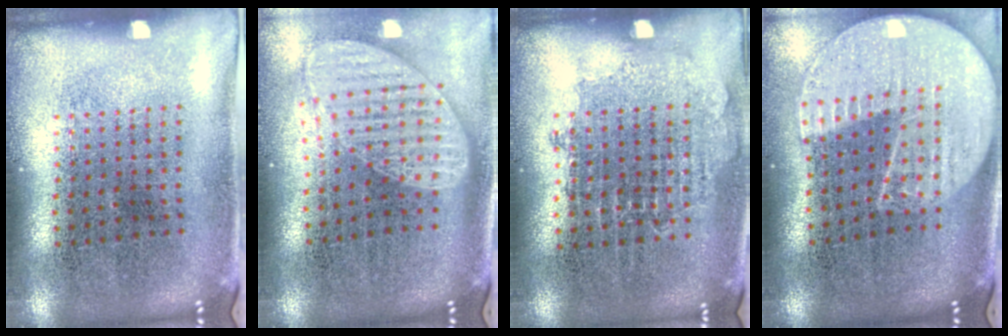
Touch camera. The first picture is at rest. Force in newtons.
{"total": 1.7, "press": 1.3, "slide": 1.0}
{"total": 0.8, "press": 0.7, "slide": 0.2}
{"total": 2.3, "press": 2.0, "slide": 1.1}